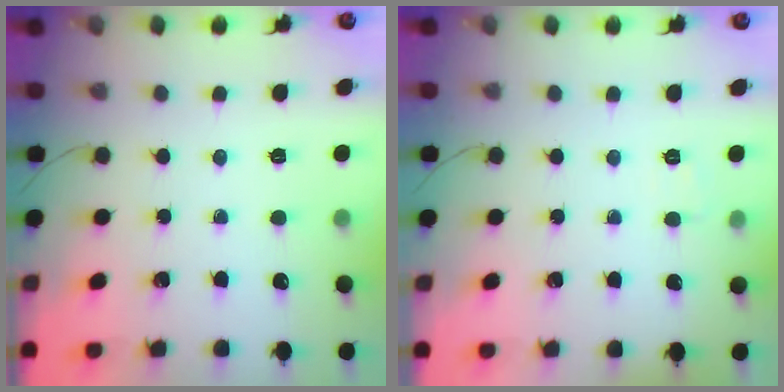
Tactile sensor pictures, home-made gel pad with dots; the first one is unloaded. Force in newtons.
{"total": 2.0, "press": 1.7, "slide": 1.1}